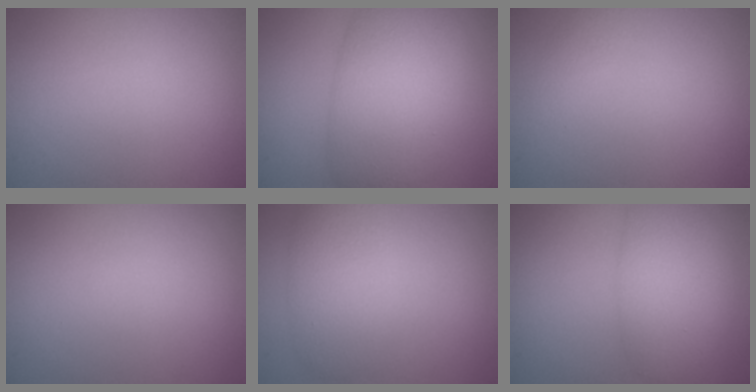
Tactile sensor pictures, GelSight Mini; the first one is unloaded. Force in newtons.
{"total": 8.6, "press": 8.6, "slide": 0.2}
{"total": 0.8, "press": 0.8, "slide": 0.0}
{"total": 0.0}
{"total": 4.2, "press": 4.2, "slide": 0.1}
{"total": 5.7, "press": 5.7, "slide": 0.5}